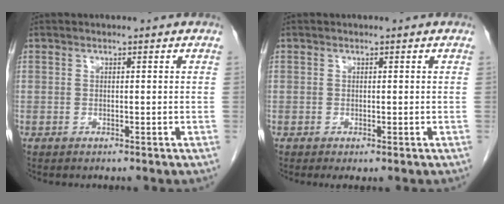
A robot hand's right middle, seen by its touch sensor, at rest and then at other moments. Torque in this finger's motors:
{"motor_torque": [0.55, -0.34, 0.01, 0.07]}